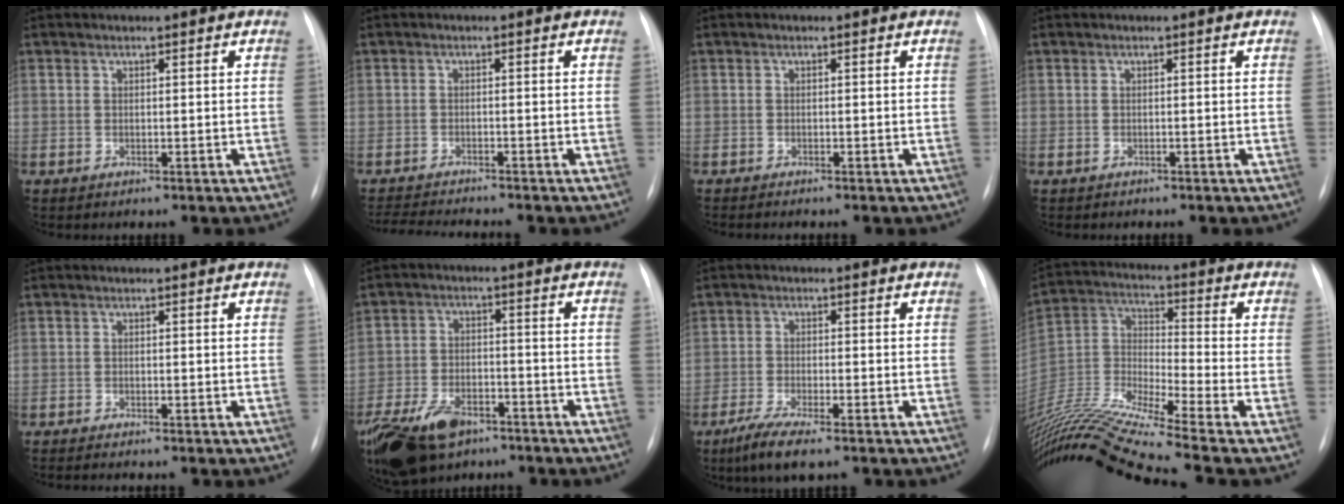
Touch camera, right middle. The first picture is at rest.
{"total": 6.9, "force": [-6.5, -0.1, 2.3], "torque": [-0.037, -0.014, -0.104]}
{"total": 1.3, "force": [-1.1, 0.0, 0.7], "torque": [-0.009, -0.004, -0.012]}
{"total": 0.6, "force": [-0.5, 0.3, 0.1], "torque": [-0.009, 0.000, -0.008]}
{"total": 3.4, "force": [-2.9, 0.1, 1.7], "torque": [-0.021, -0.007, -0.040]}
{"total": 13.8, "force": [-9.1, 7.2, 7.4], "torque": [-0.163, -0.011, -0.154]}
{"total": 6.0, "force": [-4.1, 0.7, 4.3], "torque": [-0.088, -0.017, -0.071]}
{"total": 18.5, "force": [-16.0, -2.5, 8.9], "torque": [-0.187, -0.007, -0.292]}